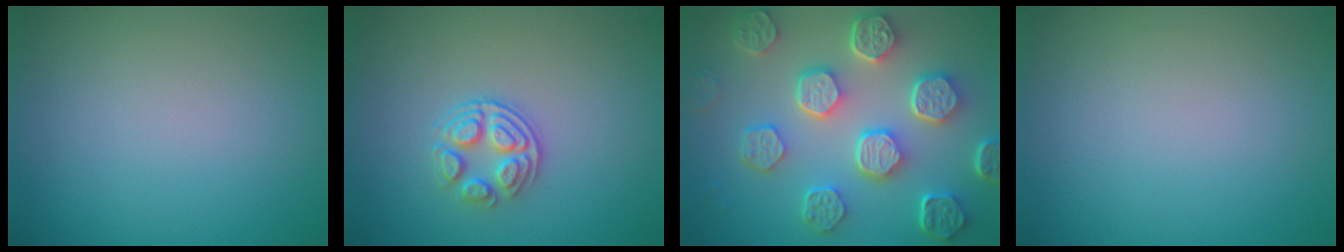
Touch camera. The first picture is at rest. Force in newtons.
{"total": 3.0, "press": 2.6, "slide": 1.5}
{"total": 8.1, "press": 6.1, "slide": 5.3}
{"total": 0.0}